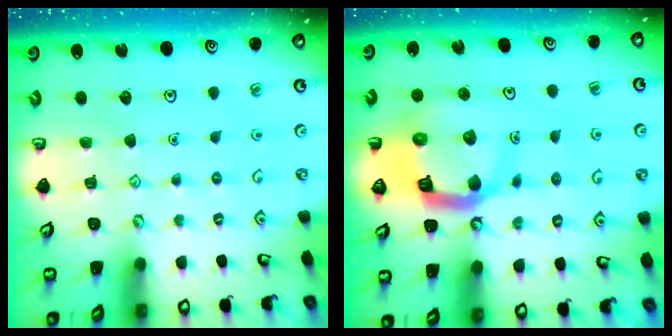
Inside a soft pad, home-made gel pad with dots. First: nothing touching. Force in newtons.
{"total": 10.6, "press": 10.5, "slide": 1.3}